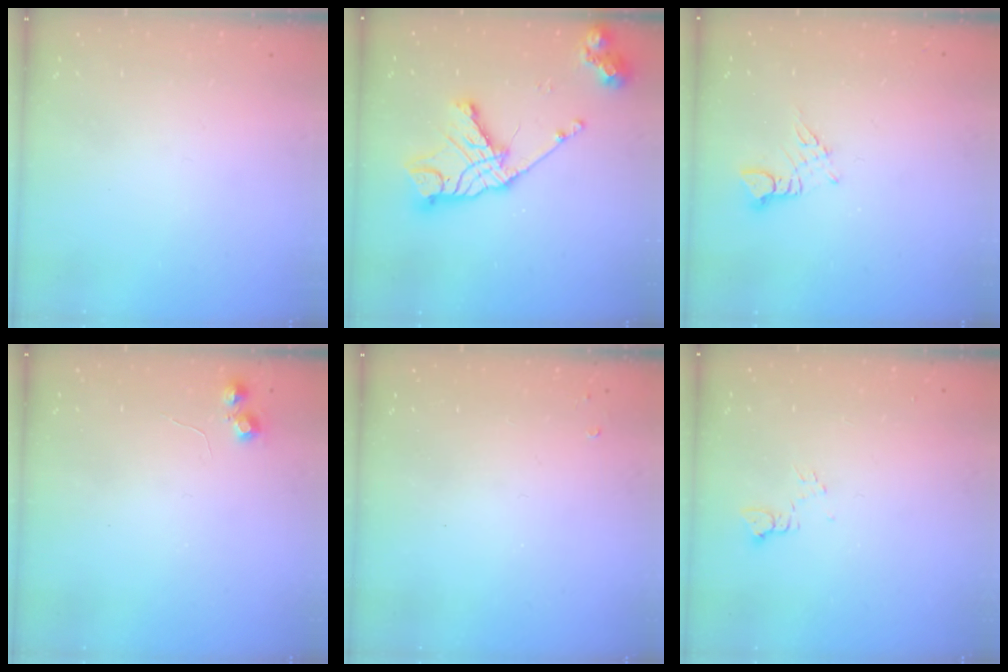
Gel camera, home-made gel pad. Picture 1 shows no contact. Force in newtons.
{"total": 17.8, "press": 17.7, "slide": 1.5}
{"total": 3.4, "press": 3.4, "slide": 0.4}
{"total": 5.9, "press": 5.8, "slide": 0.8}
{"total": 1.8, "press": 1.8, "slide": 0.3}
{"total": 4.6, "press": 4.5, "slide": 0.6}